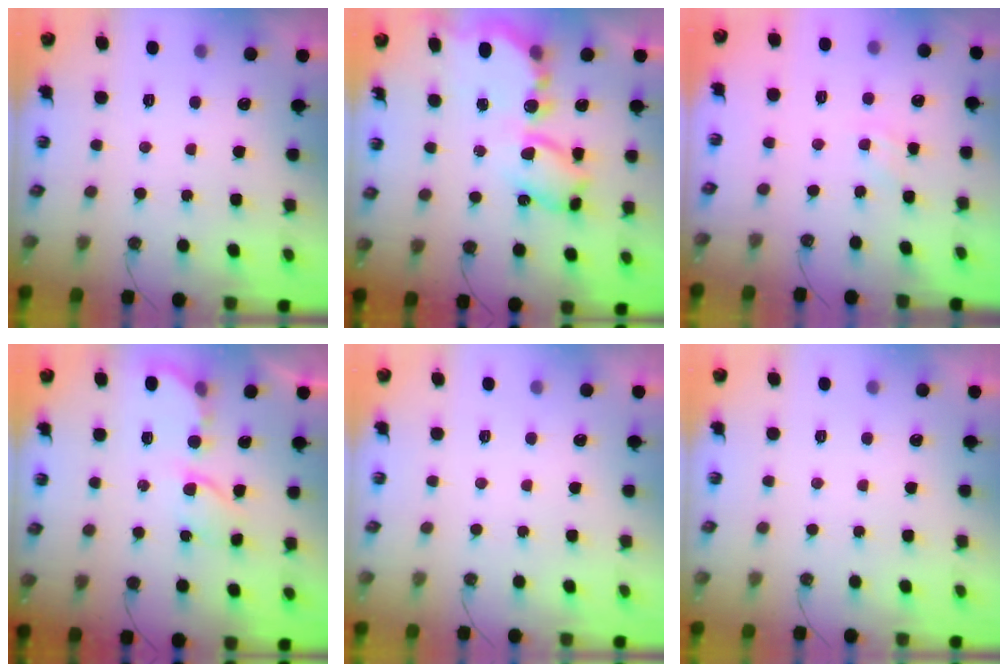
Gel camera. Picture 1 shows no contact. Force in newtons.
{"total": 12.5, "press": 12.4, "slide": 1.0}
{"total": 1.3, "press": 1.3, "slide": 0.3}
{"total": 6.0, "press": 6.0, "slide": 0.5}
{"total": 0.0}
{"total": 0.0}